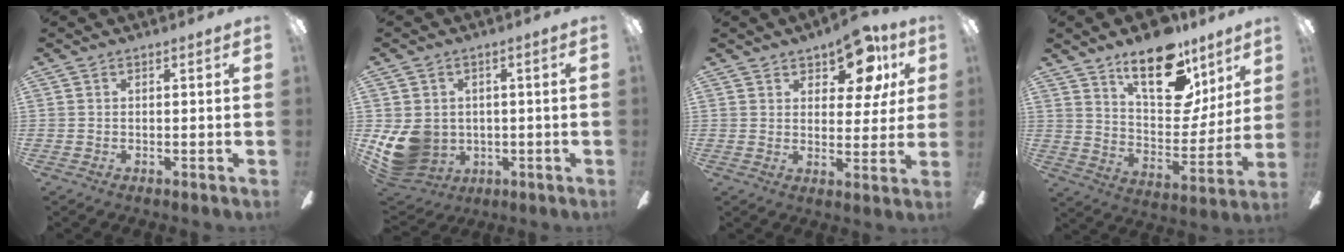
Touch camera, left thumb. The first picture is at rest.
{"total": 10.9, "force": [-1.3, 9.7, 4.7], "torque": [-0.120, 0.002, -0.014]}
{"total": 12.6, "force": [7.3, 6.4, 8.0], "torque": [-0.100, -0.027, 0.124]}
{"total": 20.7, "force": [13.4, 9.9, 12.2], "torque": [-0.182, -0.078, 0.230]}